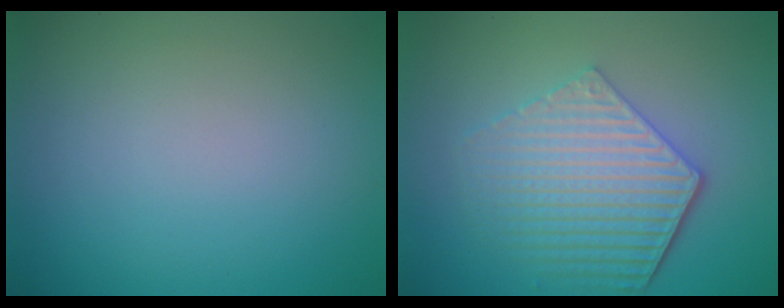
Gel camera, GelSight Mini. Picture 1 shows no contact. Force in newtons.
{"total": 5.8, "press": 4.4, "slide": 3.8}